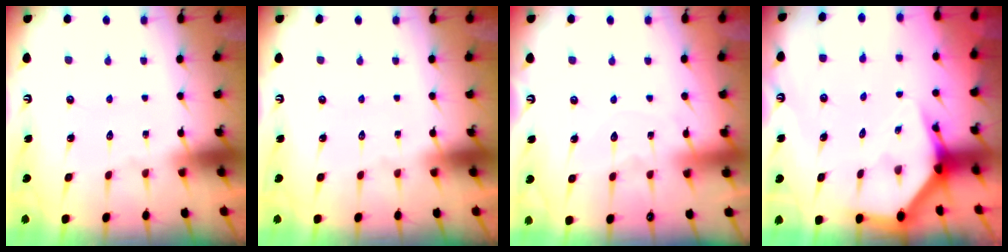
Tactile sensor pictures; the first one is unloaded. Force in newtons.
{"total": 0.0}
{"total": 6.8, "press": 6.8, "slide": 0.7}
{"total": 4.0, "press": 4.0, "slide": 0.2}